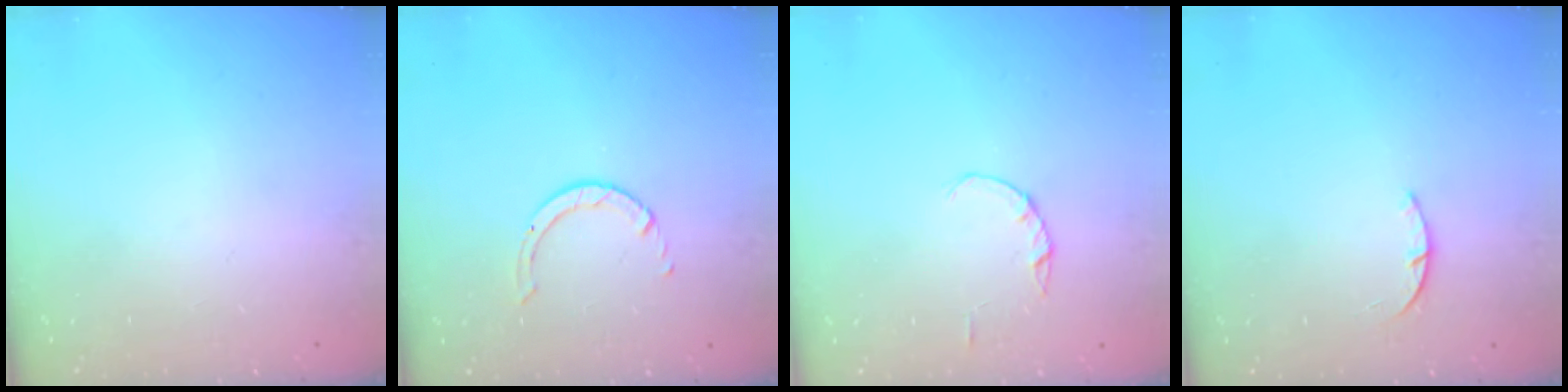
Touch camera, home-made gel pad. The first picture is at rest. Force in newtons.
{"total": 1.7, "press": 1.7, "slide": 0.1}
{"total": 1.0, "press": 1.0, "slide": 0.2}
{"total": 1.4, "press": 1.4, "slide": 0.3}